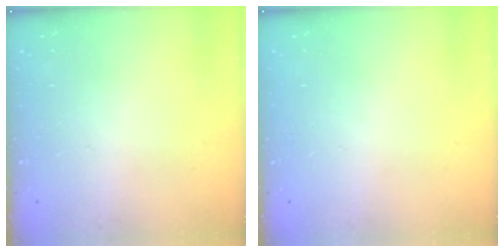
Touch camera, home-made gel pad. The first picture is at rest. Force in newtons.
{"total": 0.0}